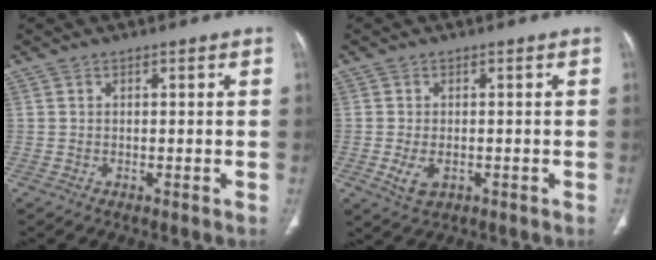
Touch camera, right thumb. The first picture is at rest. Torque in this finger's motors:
{"motor_torque": [-0.19, -0.02, 0.40, 0.16, 0.13]}